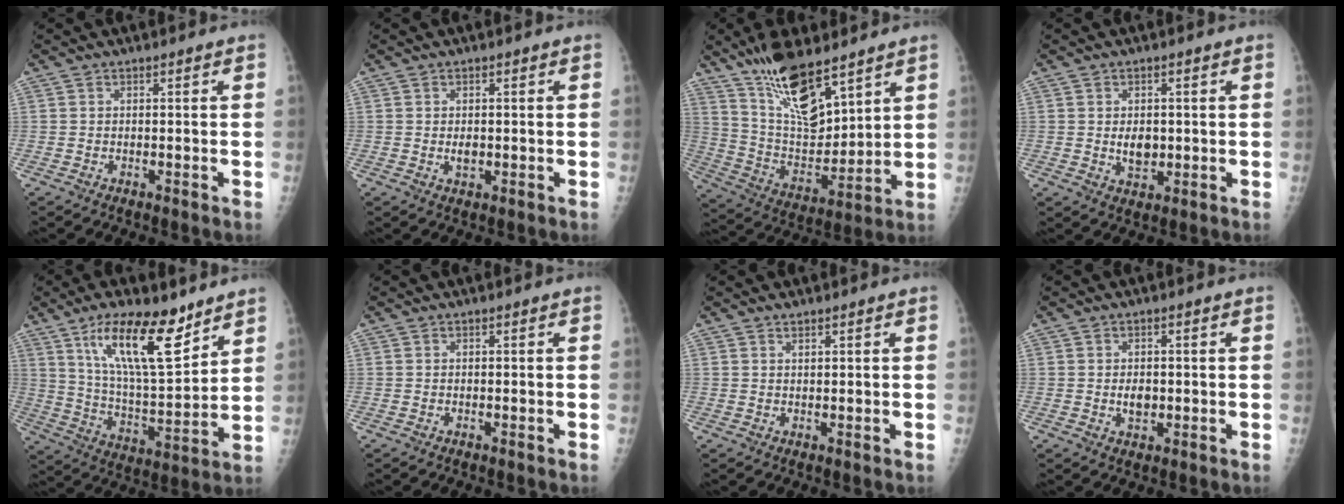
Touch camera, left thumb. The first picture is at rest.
{"total": 1.9, "force": [0.0, 1.2, 1.5], "torque": [-0.019, -0.003, 0.002]}
{"total": 16.9, "force": [11.9, 6.1, 10.4], "torque": [-0.149, -0.072, 0.229]}
{"total": 4.3, "force": [0.1, 2.9, 3.1], "torque": [-0.034, -0.004, 0.009]}
{"total": 17.6, "force": [10.8, 5.6, 12.8], "torque": [-0.188, -0.065, 0.199]}
{"total": 0.0}
{"total": 1.0, "force": [0.8, 0.2, 0.5], "torque": [-0.006, -0.005, 0.015]}
{"total": 3.3, "force": [-0.2, 2.2, 2.5], "torque": [-0.031, -0.001, 0.001]}